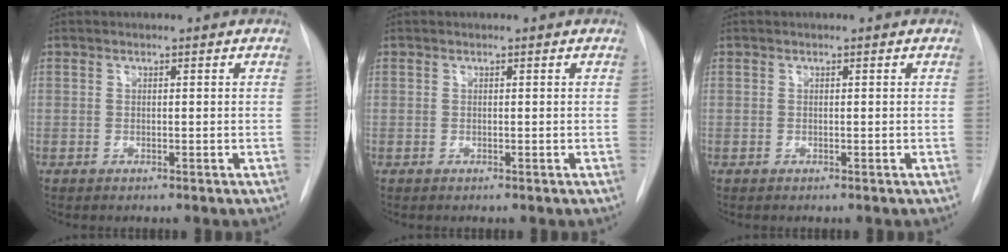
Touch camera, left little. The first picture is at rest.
{"total": 0.0}
{"total": 0.0}